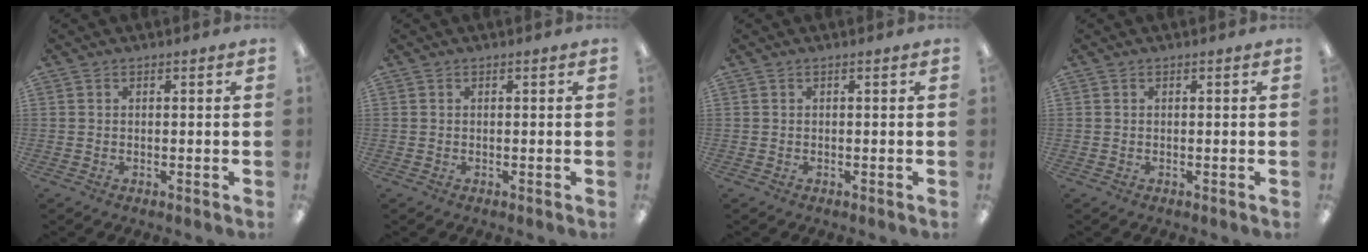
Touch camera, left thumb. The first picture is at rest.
{"total": 0.0}
{"total": 0.0}
{"total": 0.0}